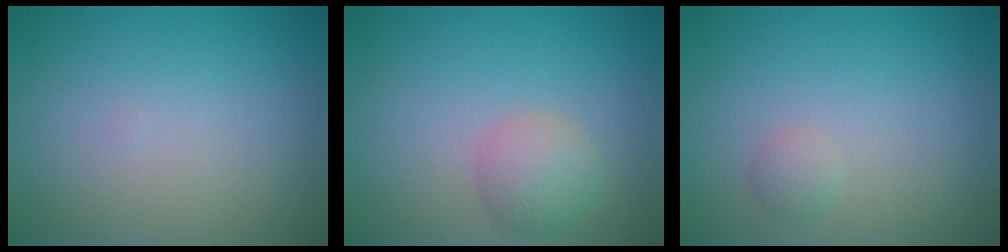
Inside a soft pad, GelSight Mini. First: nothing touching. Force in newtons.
{"total": 2.6, "press": 2.6, "slide": 0.1}
{"total": 0.8, "press": 0.8, "slide": 0.0}